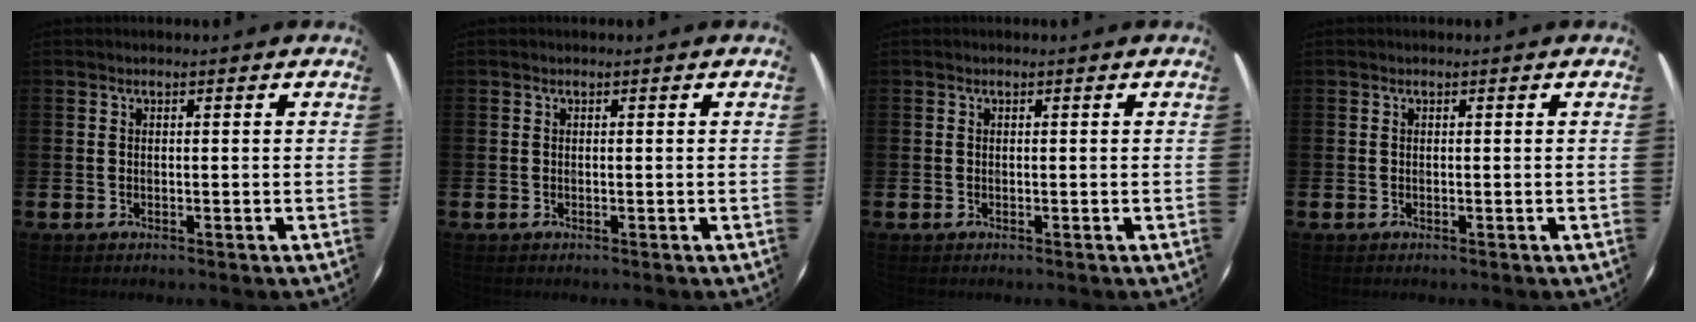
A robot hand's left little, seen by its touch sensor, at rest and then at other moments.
{"total": 0.0}
{"total": 0.0}
{"total": 0.0}